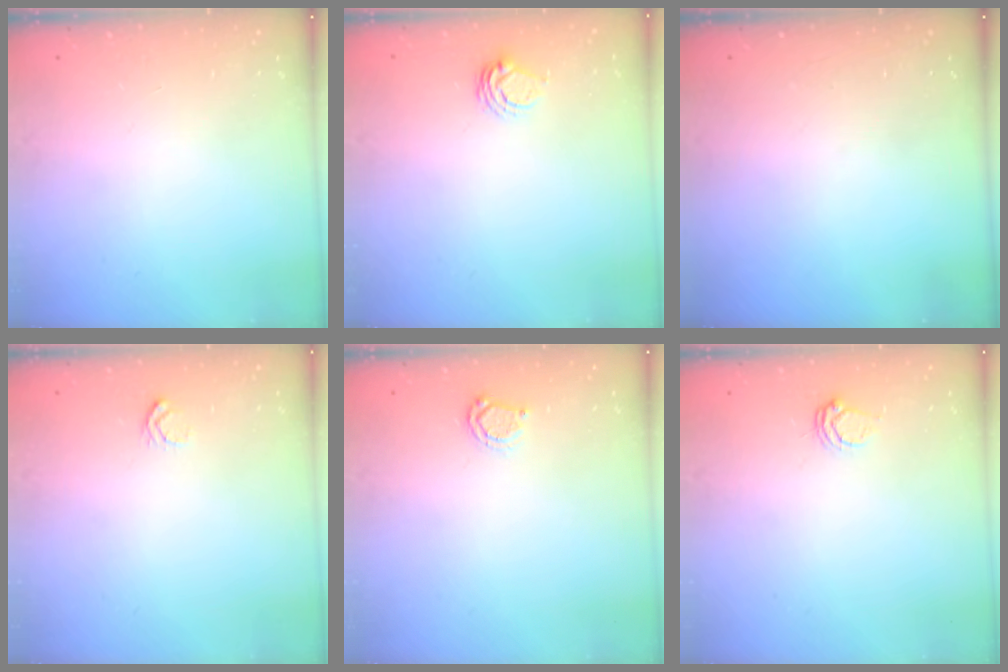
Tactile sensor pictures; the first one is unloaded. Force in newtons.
{"total": 5.9, "press": 5.9, "slide": 0.5}
{"total": 0.0}
{"total": 3.3, "press": 3.2, "slide": 0.4}
{"total": 4.7, "press": 4.6, "slide": 0.6}
{"total": 3.6, "press": 3.6, "slide": 0.5}